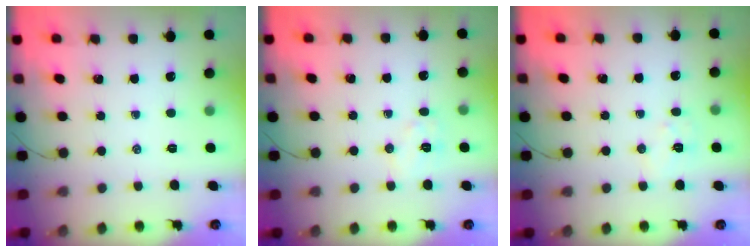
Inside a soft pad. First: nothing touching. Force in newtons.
{"total": 6.7, "press": 6.5, "slide": 1.3}
{"total": 5.7, "press": 5.6, "slide": 0.9}